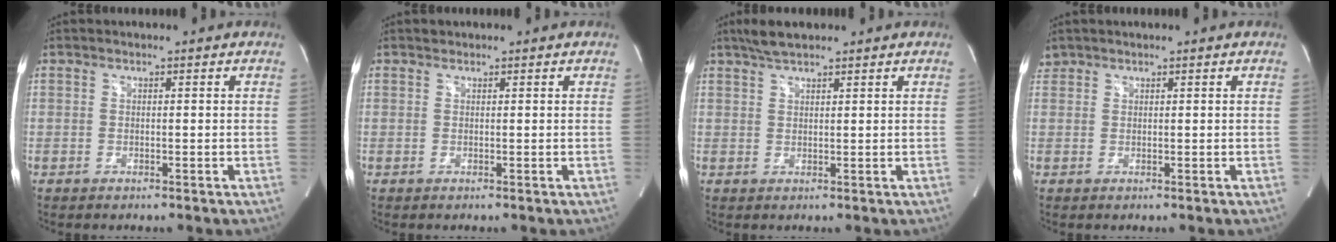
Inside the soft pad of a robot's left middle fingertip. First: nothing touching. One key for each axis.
{"total": 0.5, "fx": 0.5, "fy": 0.2, "fz": 0.0, "tx": -0.005, "ty": 0.002, "tz": 0.008}
{"total": 3.7, "fx": 3.1, "fy": 0.7, "fz": 2.0, "tx": -0.046, "ty": 0.012, "tz": 0.060}
{"total": 1.5, "fx": 1.2, "fy": 0.9, "fz": -0.1, "tx": 0.001, "ty": 0.016, "tz": 0.024}